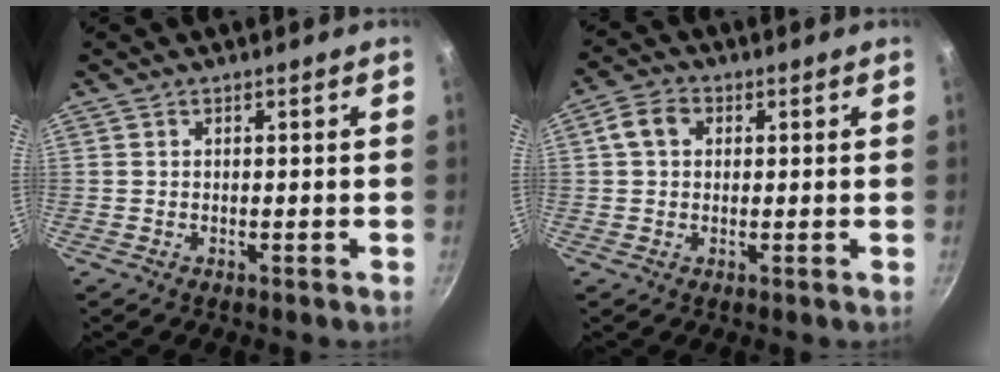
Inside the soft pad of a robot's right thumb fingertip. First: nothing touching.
{"total": 4.7, "force": [1.0, 3.7, 2.9], "torque": [-0.044, 0.011, 0.008]}